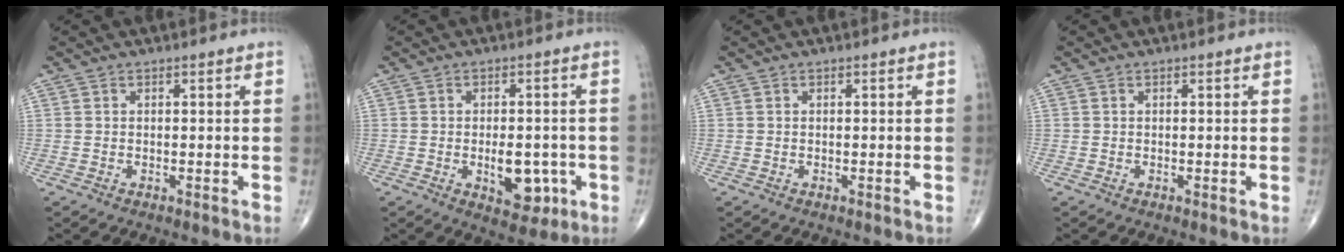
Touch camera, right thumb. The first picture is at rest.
{"total": 8.1, "force": [-2.2, 4.5, 6.3], "torque": [-0.067, 0.005, -0.021]}
{"total": 0.0}
{"total": 0.0}